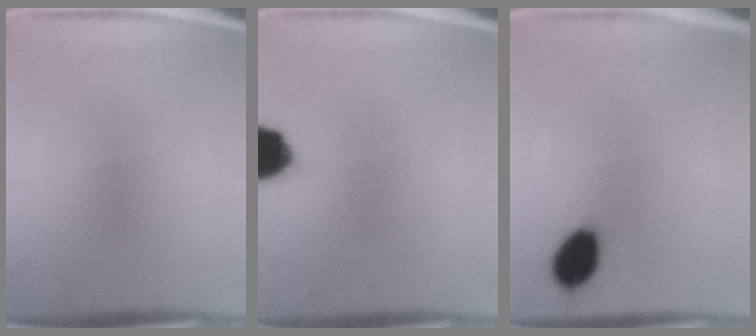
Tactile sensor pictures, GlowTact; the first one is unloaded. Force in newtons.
{"total": 10.3}
{"total": 8.0}